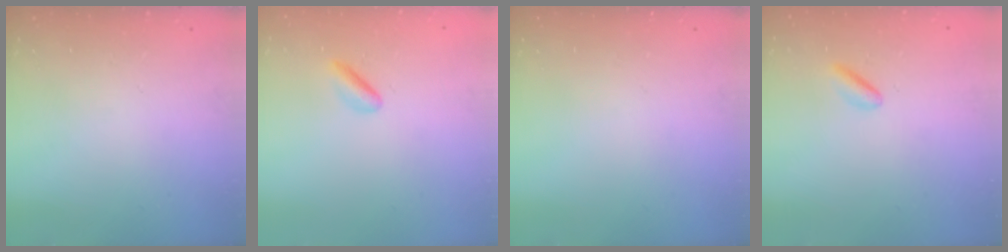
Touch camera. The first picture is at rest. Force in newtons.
{"total": 2.7, "press": 2.4, "slide": 1.1}
{"total": 0.0}
{"total": 2.7, "press": 2.5, "slide": 0.9}